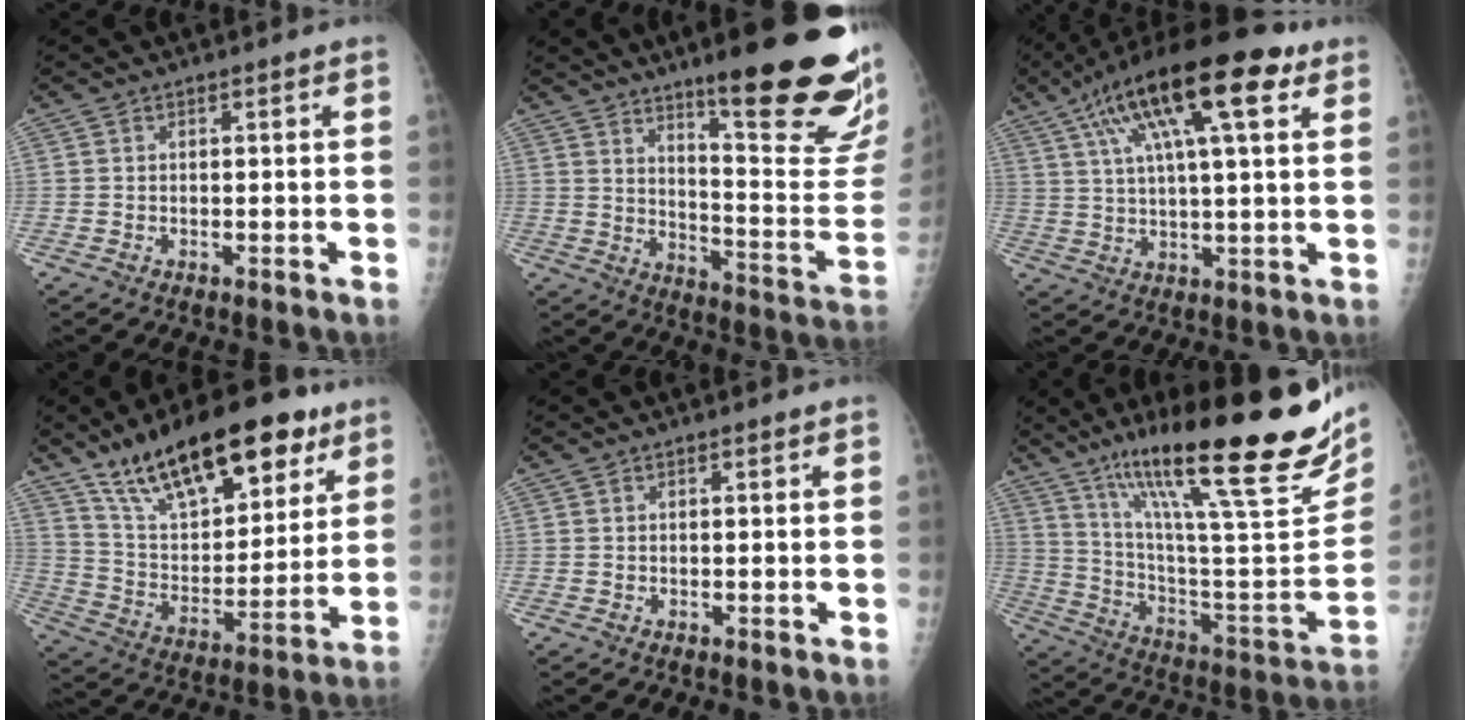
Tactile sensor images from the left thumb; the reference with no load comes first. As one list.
[{"total": 25.9, "force": [16.1, 4.5, 19.7], "torque": [-0.225, -0.095, 0.232]}, {"total": 21.2, "force": [9.9, 6.1, 17.7], "torque": [-0.294, 0.011, 0.159]}, {"total": 25.3, "force": [15.9, 10.7, 16.5], "torque": [-0.227, -0.040, 0.269]}, {"total": 0.5, "force": [0.4, 0.2, 0.3], "torque": [-0.006, -0.002, 0.005]}, {"total": 34.4, "force": [20.6, 6.3, 26.8], "torque": [-0.366, -0.052, 0.338]}]